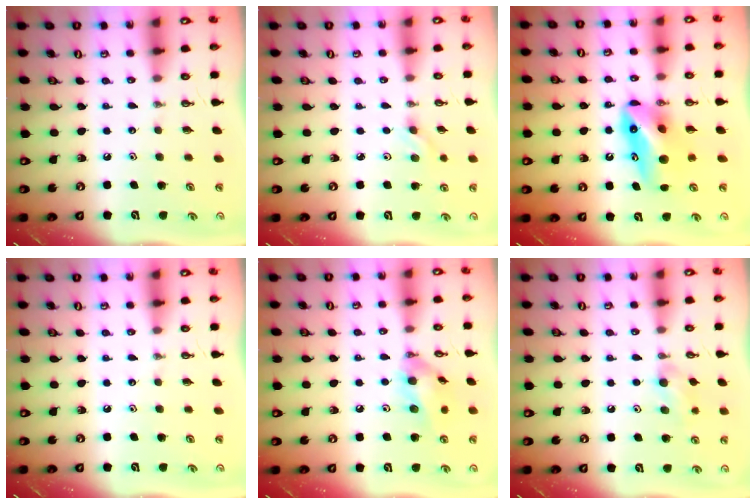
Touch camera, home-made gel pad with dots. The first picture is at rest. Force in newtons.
{"total": 3.0, "press": 2.6, "slide": 1.5}
{"total": 11.5, "press": 8.8, "slide": 7.5}
{"total": 0.0}
{"total": 11.3, "press": 11.1, "slide": 1.9}
{"total": 7.7, "press": 7.6, "slide": 1.3}